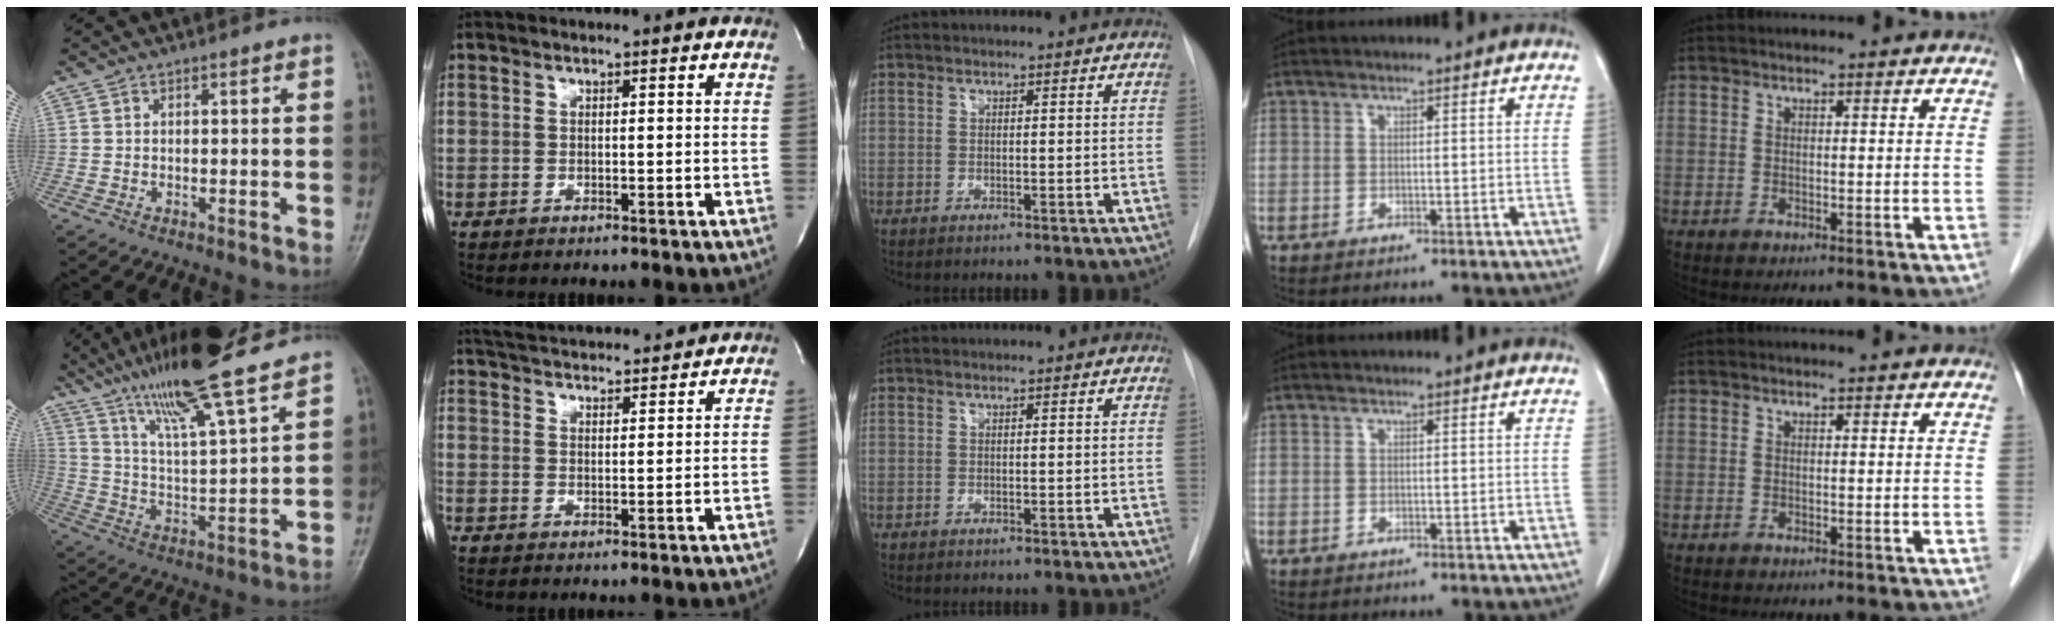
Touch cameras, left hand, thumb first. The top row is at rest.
{"thumb": {"total": 19.3, "force": [15.2, 1.0, 11.8], "torque": [-0.180, -0.056, 0.263]}, "index": {"total": 13.9, "force": [13.2, 1.6, 4.1], "torque": [-0.077, 0.026, 0.194]}}